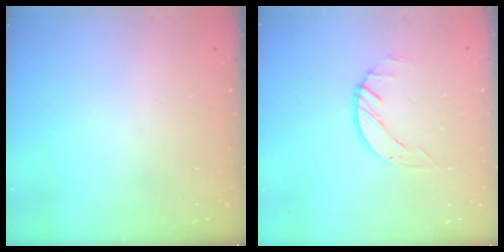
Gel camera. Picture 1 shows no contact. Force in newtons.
{"total": 2.9, "press": 2.8, "slide": 0.3}